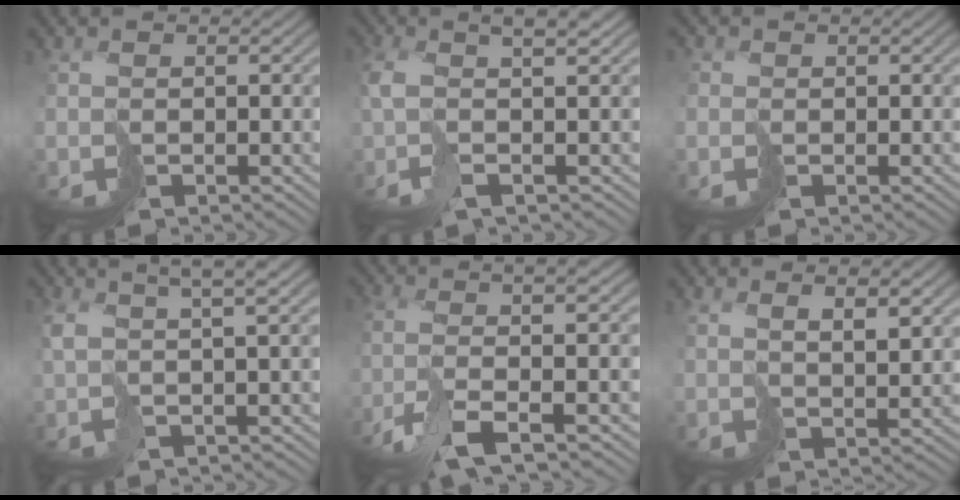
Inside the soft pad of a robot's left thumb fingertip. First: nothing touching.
{"total": 6.3, "force": [0.6, 1.9, 6.0], "torque": [-0.106, 0.007, 0.001]}
{"total": 1.5, "force": [-0.3, 1.5, 0.3], "torque": [-0.010, -0.005, -0.007]}
{"total": 5.3, "force": [2.3, 1.2, 4.6], "torque": [-0.074, 0.014, 0.039]}
{"total": 10.3, "force": [-3.7, 2.9, 9.2], "torque": [-0.161, -0.006, -0.074]}
{"total": 4.0, "force": [2.7, 1.1, 2.7], "torque": [-0.046, -0.004, 0.055]}